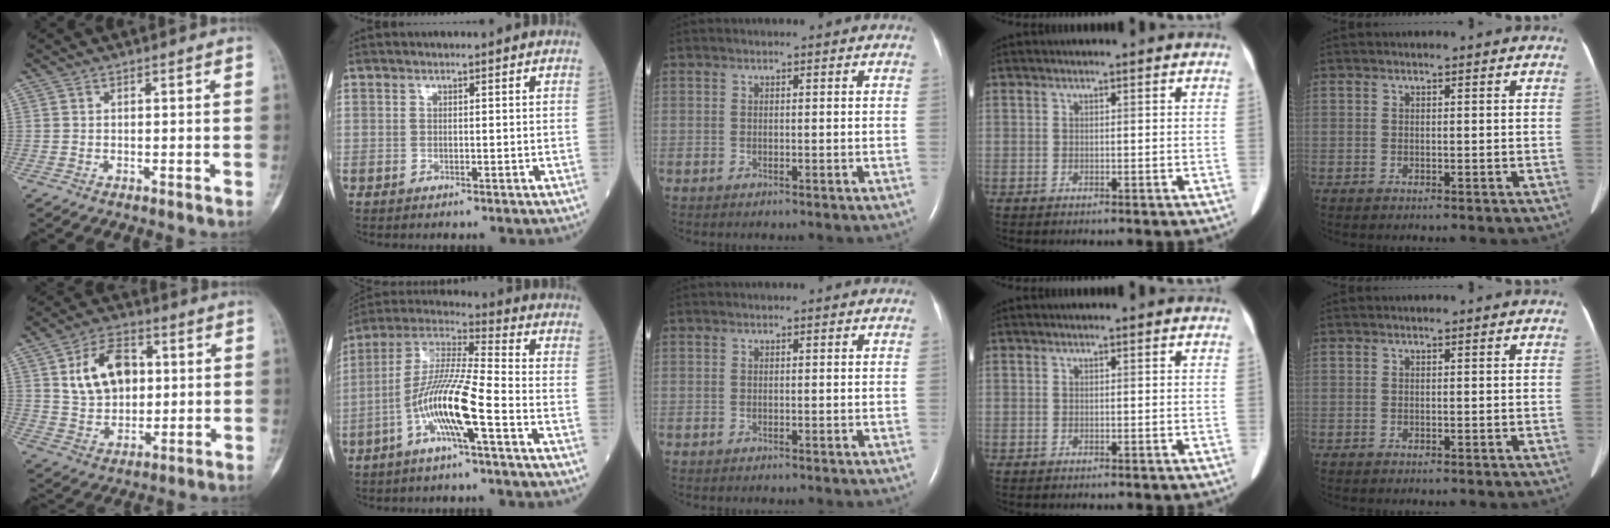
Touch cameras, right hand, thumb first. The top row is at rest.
{"thumb": {"total": 12.8, "force": [3.0, 8.8, 8.8], "torque": [-0.118, -0.001, 0.055]}, "index": {"total": 12.2, "force": [-4.6, 0.2, 11.3], "torque": [-0.228, 0.005, -0.094]}}